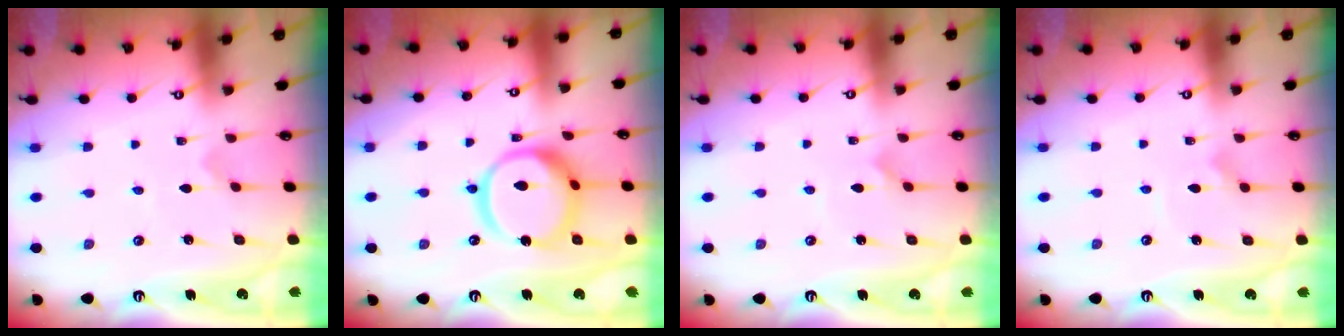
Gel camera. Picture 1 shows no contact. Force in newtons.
{"total": 16.2, "press": 16.1, "slide": 1.7}
{"total": 1.8, "press": 1.8, "slide": 0.1}
{"total": 2.6, "press": 2.6, "slide": 0.1}